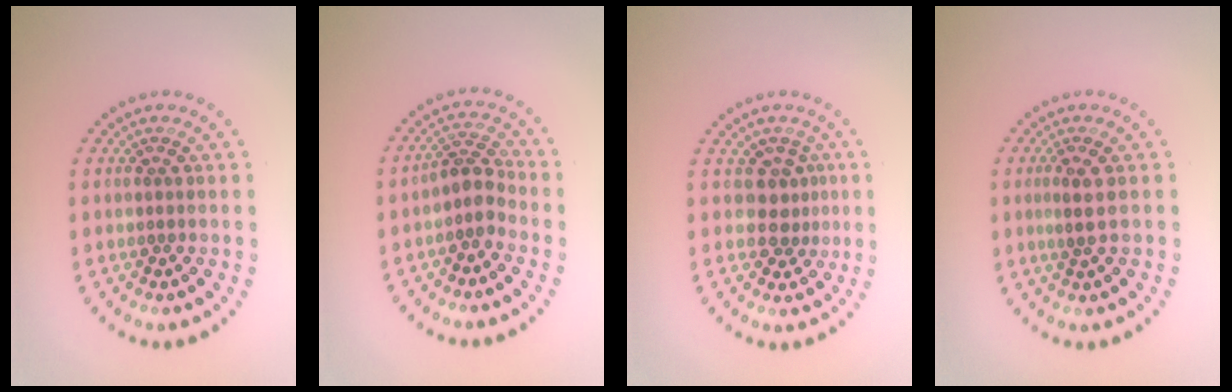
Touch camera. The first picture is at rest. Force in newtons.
{"total": 2.5, "press": 1.9, "slide": 1.6}
{"total": 2.1, "press": 1.3, "slide": 1.6}
{"total": 1.7, "press": 1.4, "slide": 0.9}